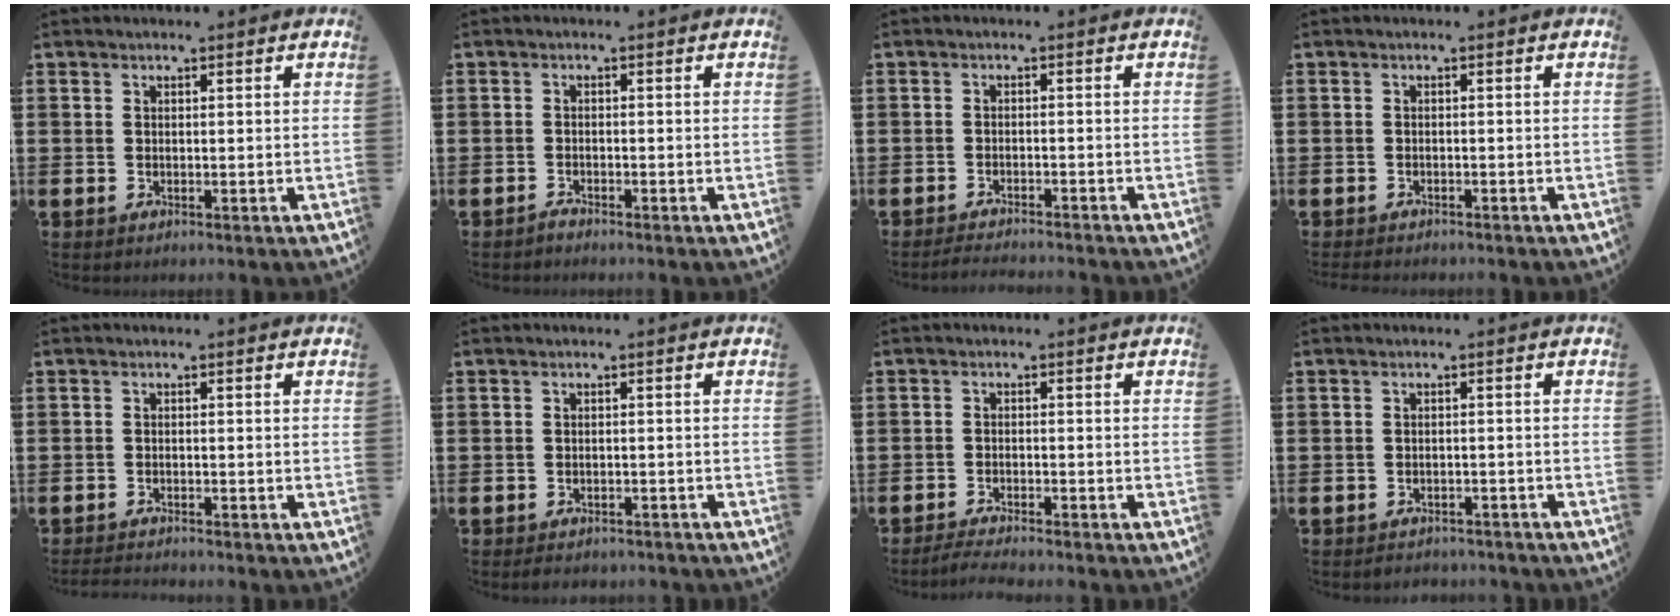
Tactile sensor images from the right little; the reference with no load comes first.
{"total": 0.7, "force": [-0.7, 0.0, 0.0], "torque": [-0.003, -0.002, -0.015]}
{"total": 1.7, "force": [-1.7, -0.1, 0.3], "torque": [-0.005, 0.003, -0.033]}
{"total": 0.7, "force": [-0.7, 0.1, 0.0], "torque": [-0.003, -0.001, -0.014]}
{"total": 1.3, "force": [-1.3, 0.0, 0.1], "torque": [-0.004, 0.001, -0.026]}
{"total": 1.3, "force": [-1.3, 0.2, 0.2], "torque": [-0.008, 0.001, -0.028]}
{"total": 1.9, "force": [-1.8, -0.2, 0.4], "torque": [-0.007, 0.003, -0.036]}
{"total": 1.4, "force": [-1.4, 0.1, -0.2], "torque": [-0.003, 0.003, -0.032]}